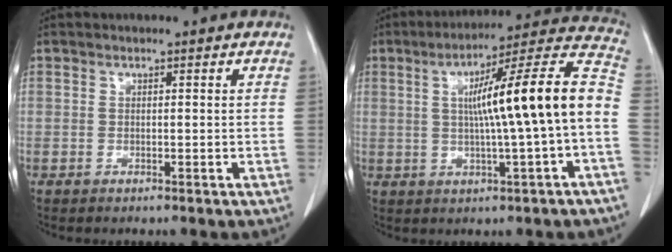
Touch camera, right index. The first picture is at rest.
{"total": 16.6, "force": [-0.2, -0.1, 16.6], "torque": [-0.243, 0.031, -0.007]}